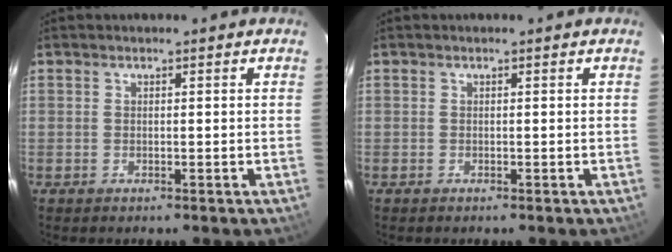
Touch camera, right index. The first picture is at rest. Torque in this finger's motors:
{"motor_torque": [0.02, -0.03, -0.03, -0.01]}